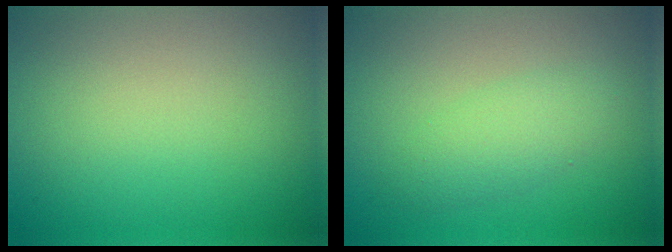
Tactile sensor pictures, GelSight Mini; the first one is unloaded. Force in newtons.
{"total": 2.5, "press": 2.5, "slide": 0.1}